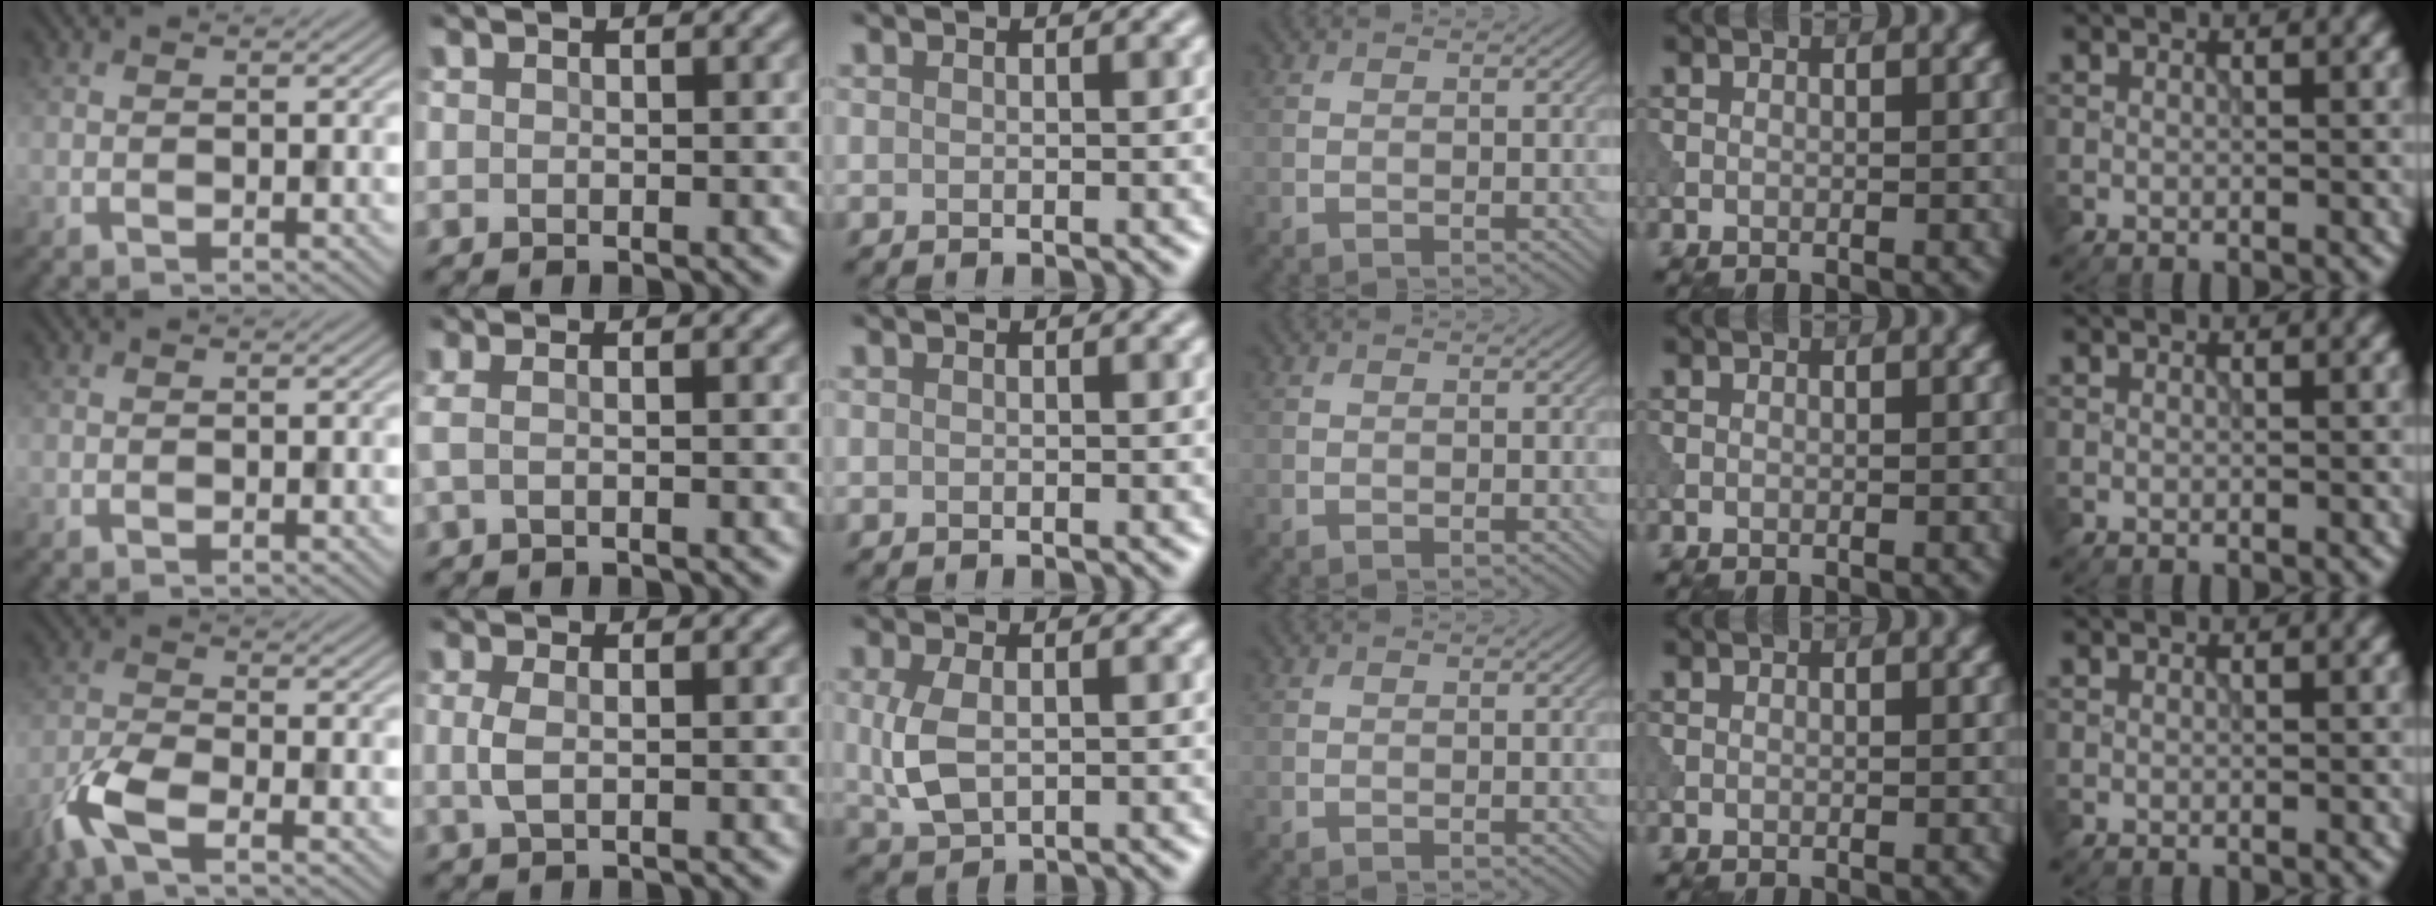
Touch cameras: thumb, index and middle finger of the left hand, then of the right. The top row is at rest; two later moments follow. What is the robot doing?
{"motion": "wipe", "object": "makeup brush"}